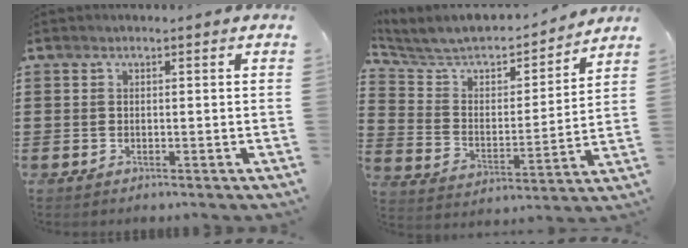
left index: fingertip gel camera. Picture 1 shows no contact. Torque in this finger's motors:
{"motor_torque": [-0.55, 0.71, 0.46, 0.05]}